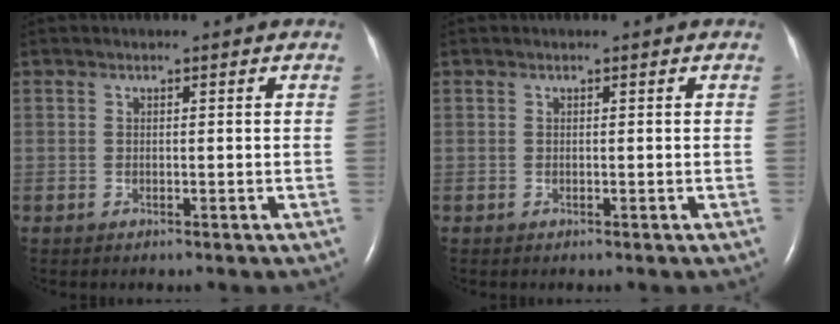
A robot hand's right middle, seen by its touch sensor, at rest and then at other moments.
{"total": 0.0}